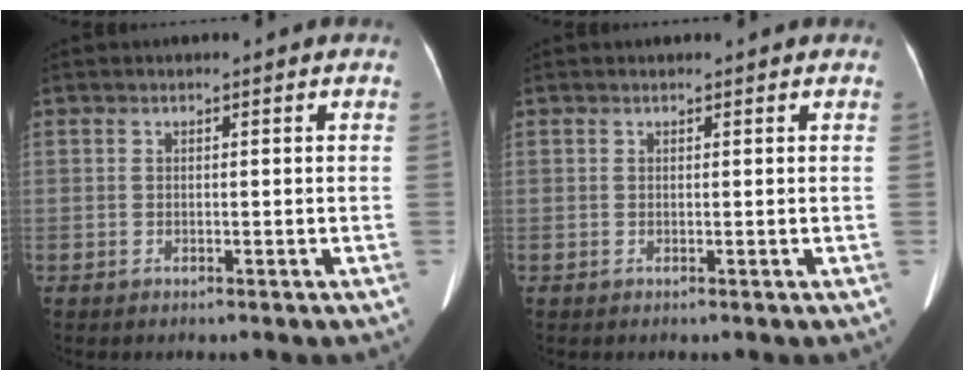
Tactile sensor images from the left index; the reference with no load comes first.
{"total": 1.1, "force": [1.0, 0.2, 0.2], "torque": [-0.010, 0.013, 0.012]}